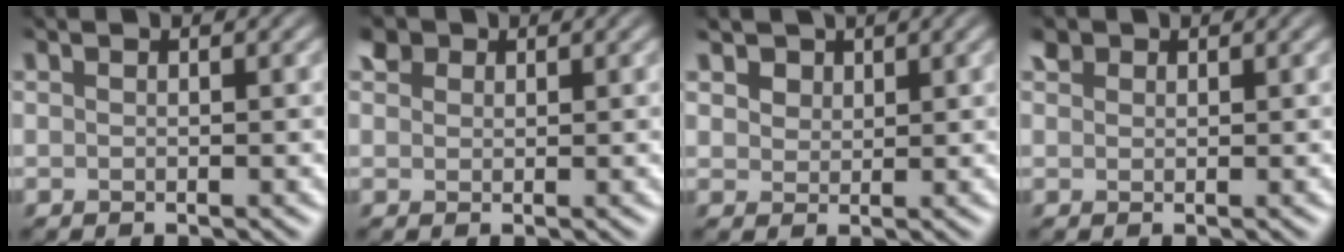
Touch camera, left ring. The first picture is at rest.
{"total": 1.6, "force": [0.9, 1.3, 0.6], "torque": [-0.016, 0.002, 0.015]}
{"total": 2.2, "force": [1.3, 1.6, 0.7], "torque": [-0.029, -0.016, 0.030]}
{"total": 1.1, "force": [0.6, 0.9, 0.2], "torque": [-0.007, 0.003, 0.008]}